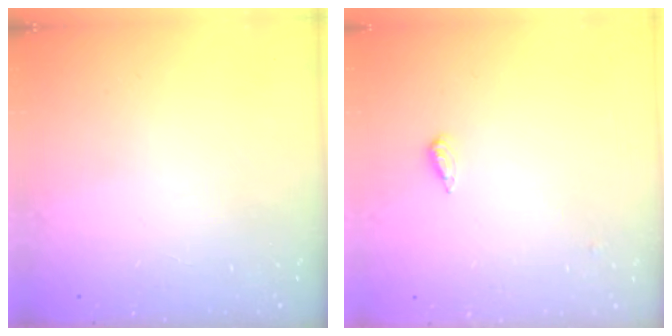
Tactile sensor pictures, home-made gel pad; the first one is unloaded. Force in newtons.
{"total": 2.2, "press": 2.2, "slide": 0.5}